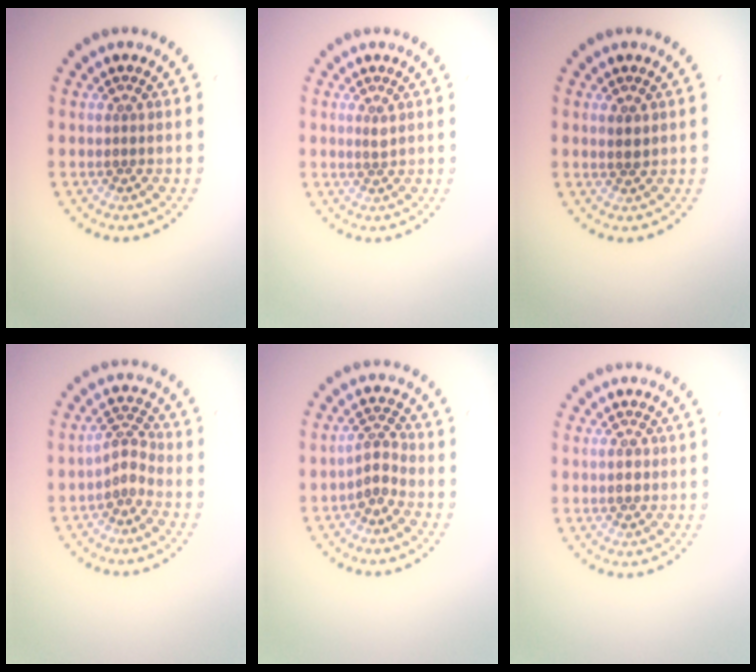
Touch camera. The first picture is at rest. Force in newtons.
{"total": 0.9, "press": 0.6, "slide": 0.6}
{"total": 1.2, "press": 1.0, "slide": 0.6}
{"total": 2.1, "press": 1.5, "slide": 1.5}
{"total": 2.0, "press": 1.4, "slide": 1.4}
{"total": 0.9, "press": 0.9, "slide": 0.1}